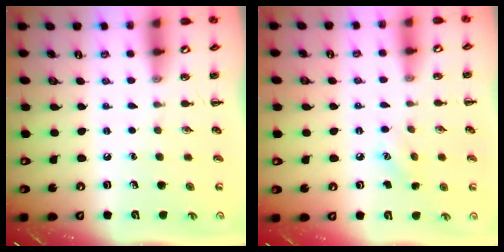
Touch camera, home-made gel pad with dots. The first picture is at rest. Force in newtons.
{"total": 5.5, "press": 5.3, "slide": 1.5}